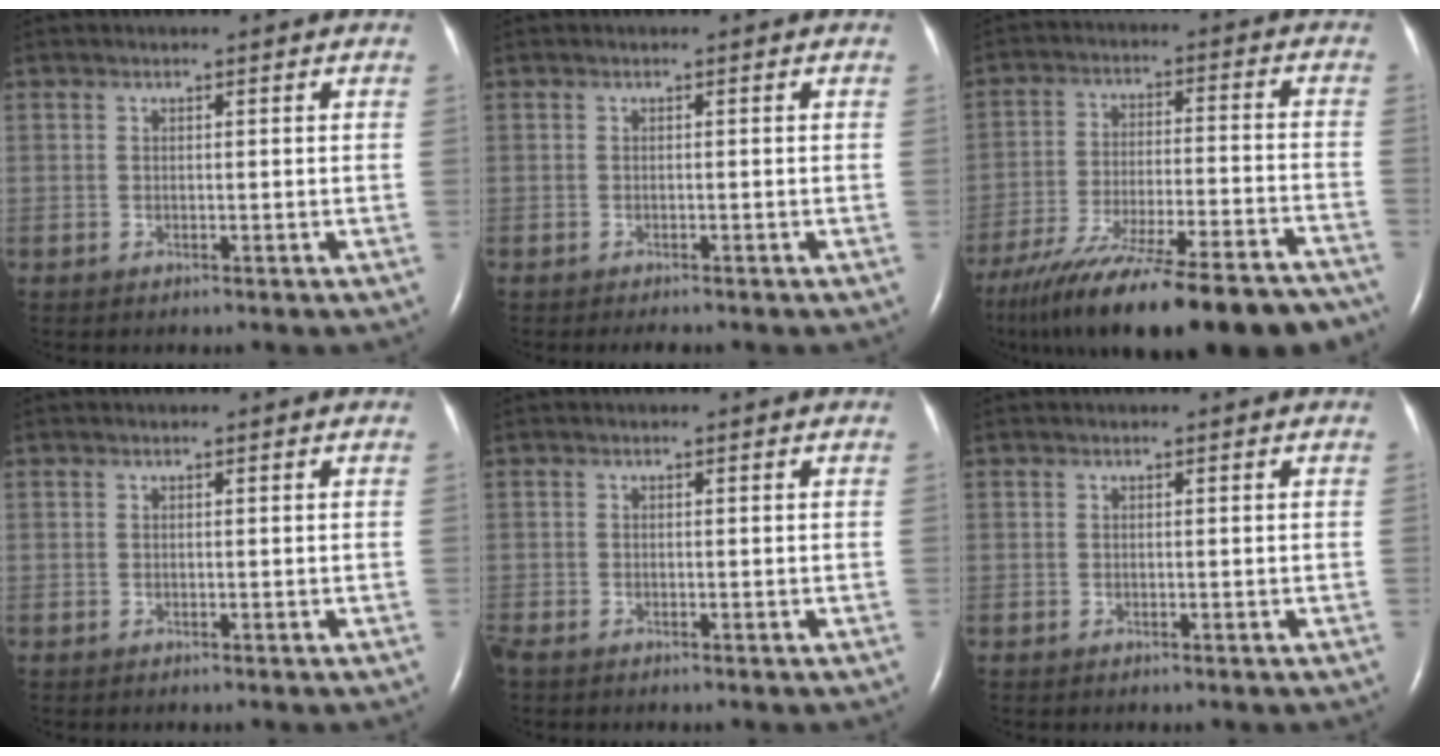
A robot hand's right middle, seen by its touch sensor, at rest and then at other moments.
{"total": 1.8, "force": [-1.6, 0.3, 0.9], "torque": [-0.015, -0.005, -0.016]}
{"total": 28.3, "force": [-23.0, 4.3, 16.0], "torque": [-0.220, -0.041, -0.335]}
{"total": 0.0}
{"total": 0.9, "force": [-0.8, 0.2, 0.4], "torque": [-0.017, -0.005, -0.015]}
{"total": 0.0}